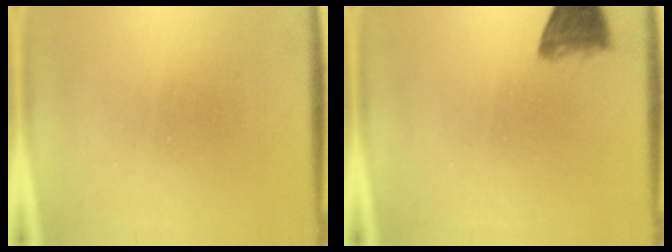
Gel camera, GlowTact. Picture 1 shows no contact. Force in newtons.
{"total": 4.6}